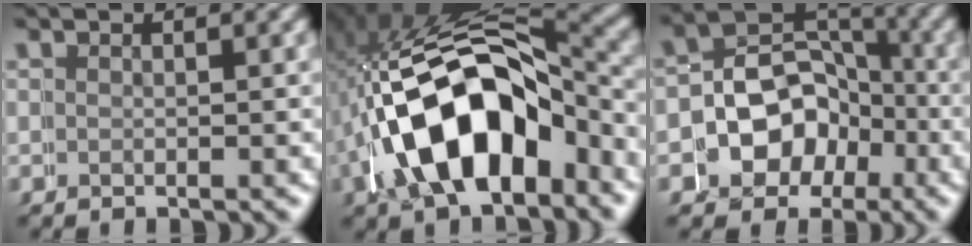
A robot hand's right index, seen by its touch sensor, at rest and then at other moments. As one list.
[{"total": 14.4, "force": [-1.3, 9.1, 11.1], "torque": [-0.211, -0.015, -0.012]}, {"total": 6.7, "force": [-1.6, 6.5, 1.0], "torque": [-0.028, -0.022, -0.025]}]